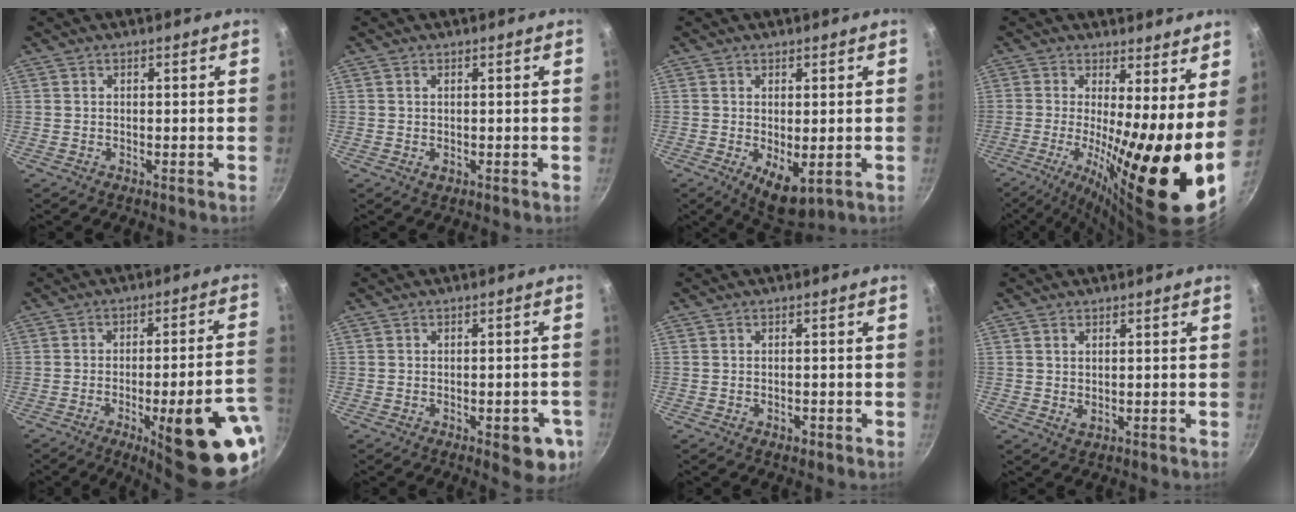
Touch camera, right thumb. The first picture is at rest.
{"total": 1.0, "force": [-0.2, 0.7, 0.7], "torque": [-0.010, 0.000, 0.001]}
{"total": 6.7, "force": [-1.2, 3.1, 5.9], "torque": [-0.077, -0.013, -0.004]}
{"total": 17.7, "force": [-0.4, 3.5, 17.4], "torque": [-0.272, -0.032, -0.010]}
{"total": 22.0, "force": [-8.4, 5.1, 19.7], "torque": [-0.219, 0.025, -0.106]}
{"total": 7.7, "force": [-2.9, 3.3, 6.3], "torque": [-0.048, 0.012, -0.031]}
{"total": 1.5, "force": [-0.7, 0.9, 1.0], "torque": [-0.015, 0.004, -0.009]}
{"total": 1.4, "force": [0.6, 0.8, 1.0], "torque": [-0.017, -0.007, 0.012]}